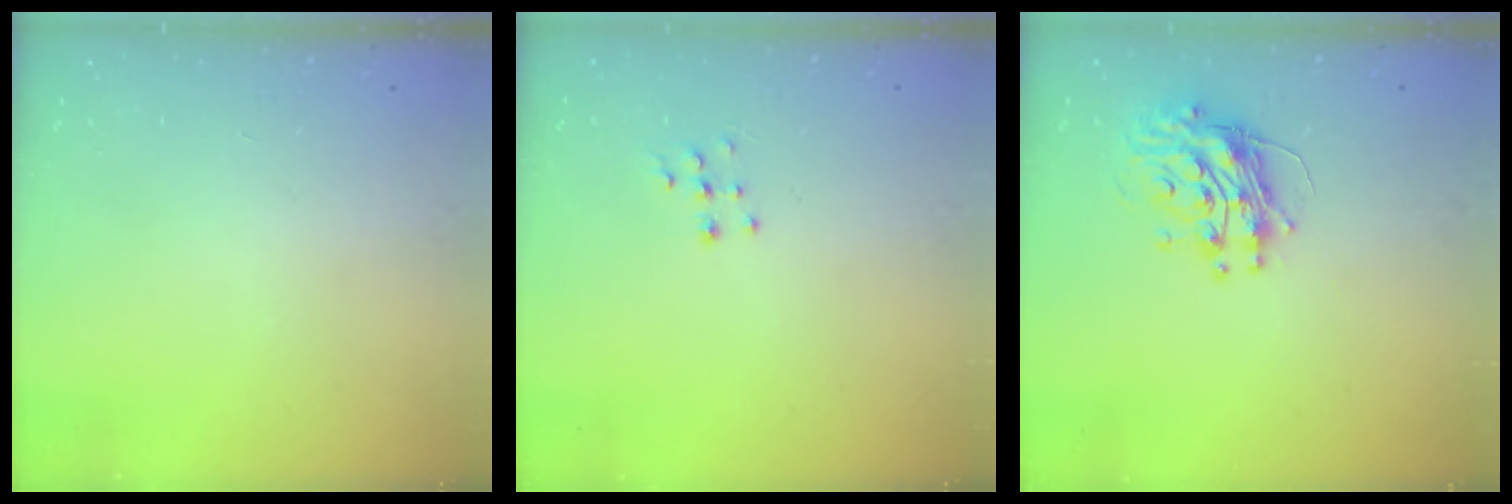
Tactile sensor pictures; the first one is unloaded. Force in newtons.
{"total": 5.2, "press": 5.2, "slide": 0.3}
{"total": 11.4, "press": 11.3, "slide": 1.1}